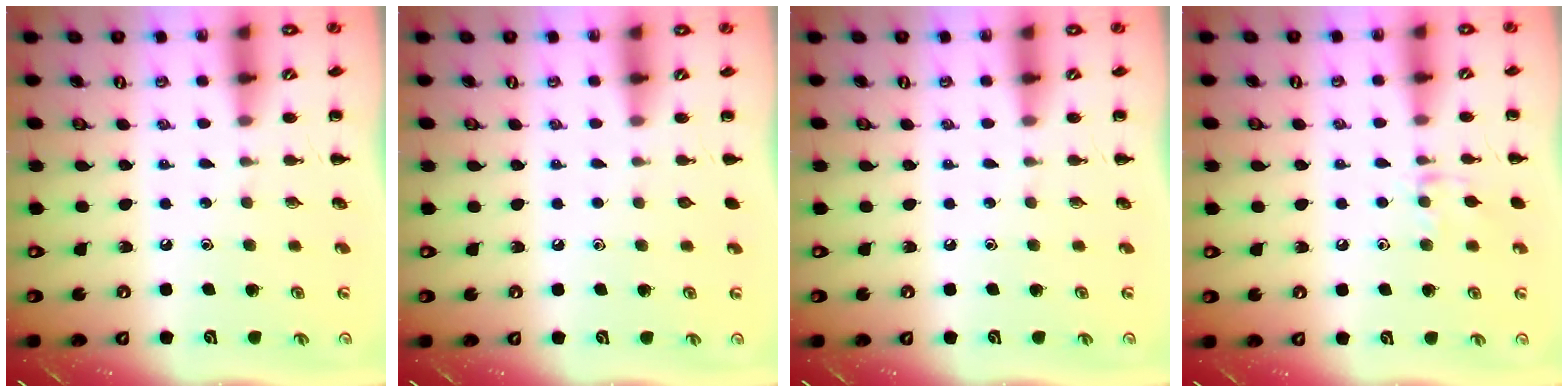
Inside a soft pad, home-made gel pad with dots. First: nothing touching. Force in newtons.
{"total": 0.0}
{"total": 0.0}
{"total": 7.8, "press": 7.6, "slide": 1.3}